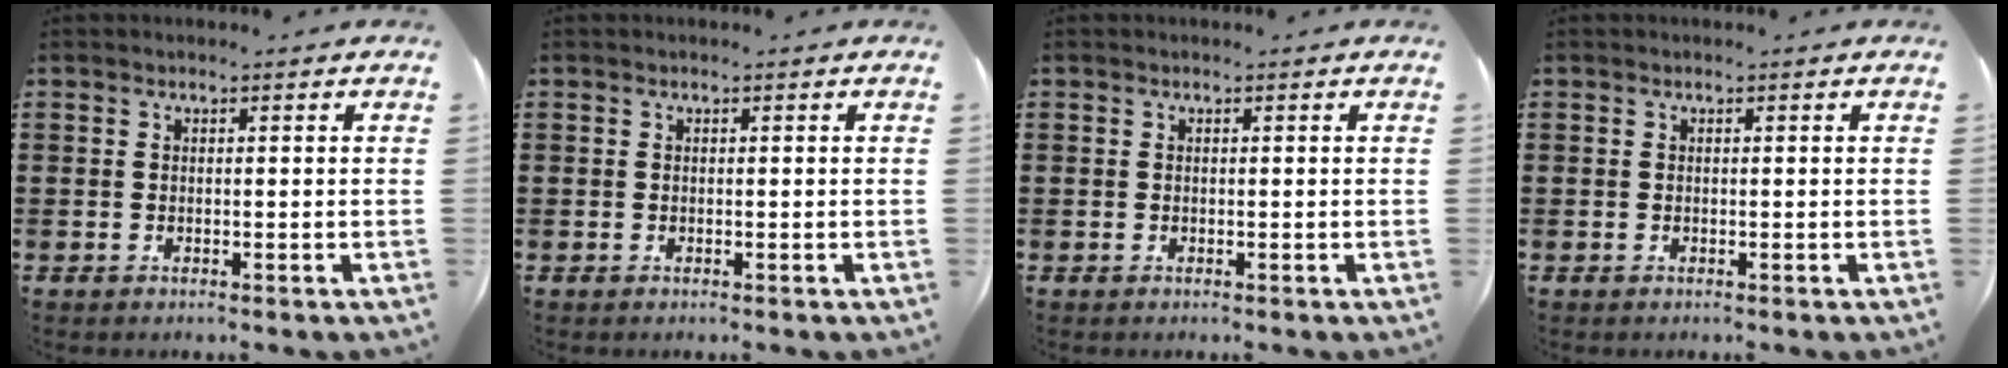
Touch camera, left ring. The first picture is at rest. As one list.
[{"total": 0.0}, {"total": 0.0}, {"total": 0.0}]